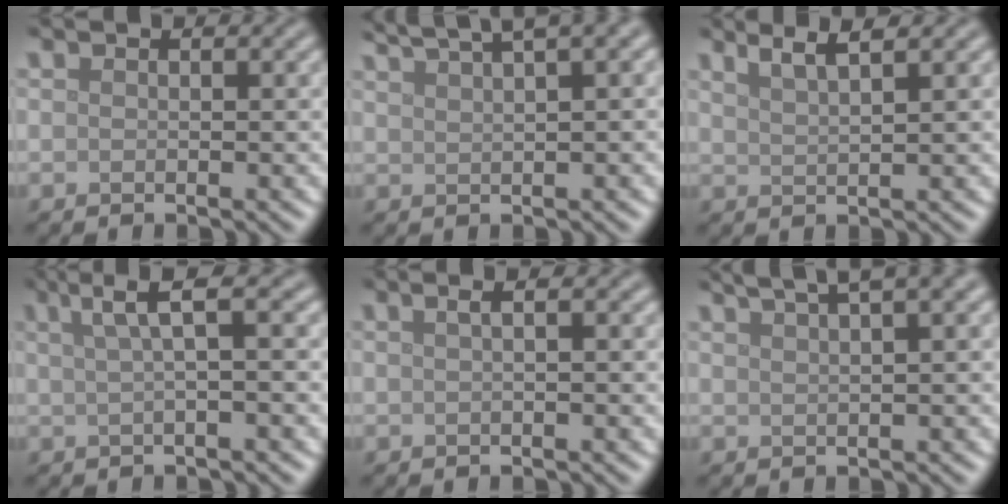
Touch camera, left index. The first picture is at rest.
{"total": 6.9, "force": [5.2, 1.4, 4.3], "torque": [-0.052, 0.031, 0.060]}
{"total": 3.1, "force": [2.3, 0.7, 2.0], "torque": [-0.012, 0.016, 0.020]}
{"total": 3.7, "force": [1.2, 0.8, 3.4], "torque": [-0.049, 0.011, 0.020]}
{"total": 2.1, "force": [0.6, 0.9, 1.8], "torque": [-0.016, 0.001, -0.006]}
{"total": 6.6, "force": [4.6, 1.8, 4.3], "torque": [-0.039, 0.036, 0.039]}